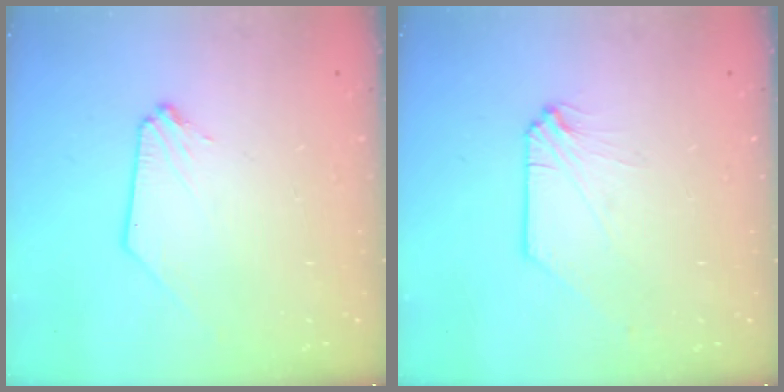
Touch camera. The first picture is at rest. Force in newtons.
{"total": 0.0}